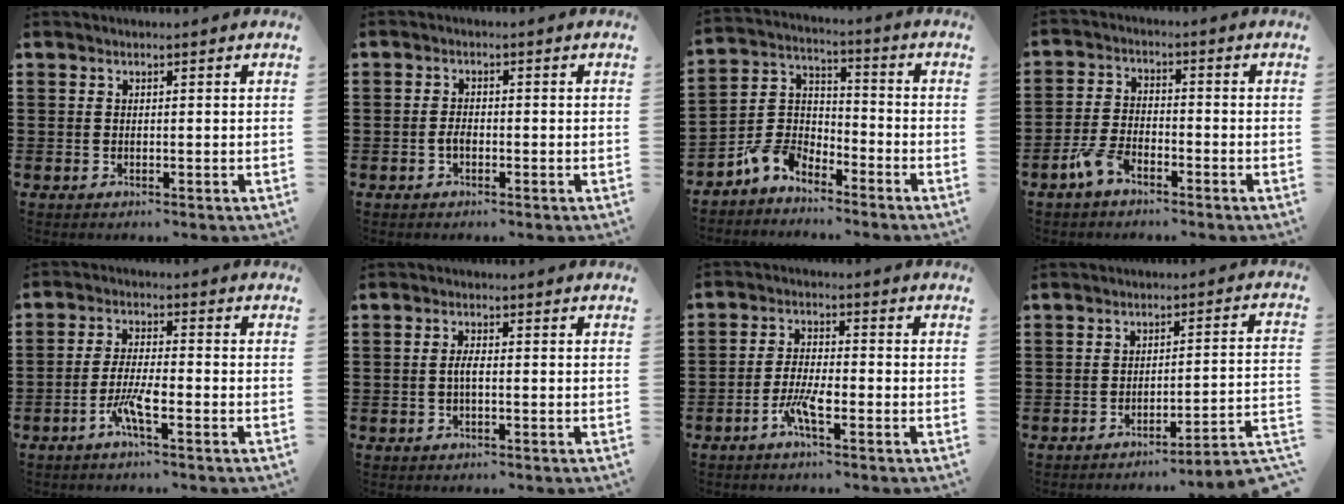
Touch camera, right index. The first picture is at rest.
{"total": 1.6, "force": [-0.7, 0.8, 1.2], "torque": [-0.032, -0.002, -0.015]}
{"total": 6.1, "force": [-5.1, 3.0, 1.4], "torque": [-0.048, 0.014, -0.107]}
{"total": 4.5, "force": [-3.2, 1.8, 2.6], "torque": [-0.070, 0.004, -0.068]}
{"total": 5.1, "force": [-2.8, 0.7, 4.2], "torque": [-0.097, -0.008, -0.057]}
{"total": 2.0, "force": [-0.4, 0.5, 1.9], "torque": [-0.043, 0.000, -0.010]}
{"total": 4.9, "force": [-2.7, 1.2, 3.9], "torque": [-0.099, -0.004, -0.059]}
{"total": 3.8, "force": [-3.2, -0.4, 2.0], "torque": [-0.039, -0.020, -0.068]}